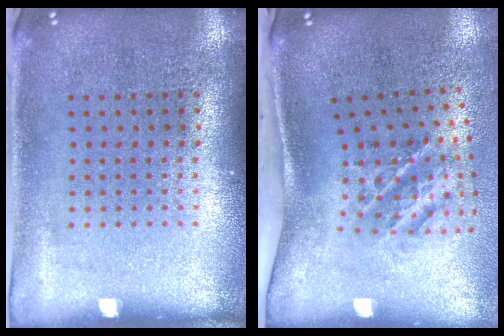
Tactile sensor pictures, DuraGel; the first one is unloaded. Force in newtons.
{"total": 1.9, "press": 1.3, "slide": 1.5}